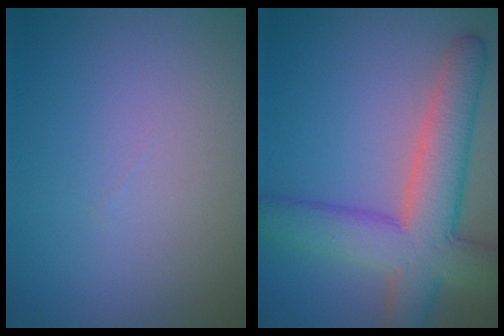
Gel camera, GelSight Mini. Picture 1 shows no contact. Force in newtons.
{"total": 8.5, "press": 8.5, "slide": 0.5}